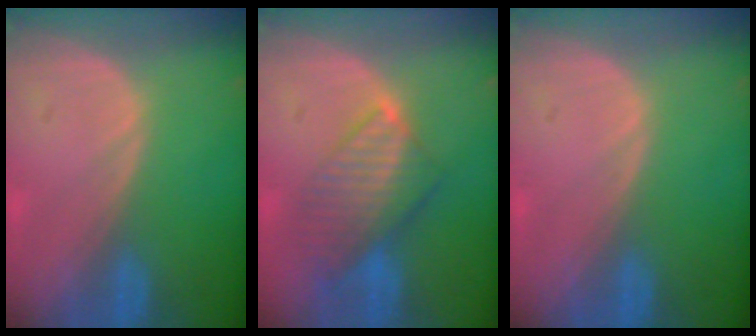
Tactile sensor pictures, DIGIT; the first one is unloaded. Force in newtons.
{"total": 8.3, "press": 7.1, "slide": 4.3}
{"total": 0.0}